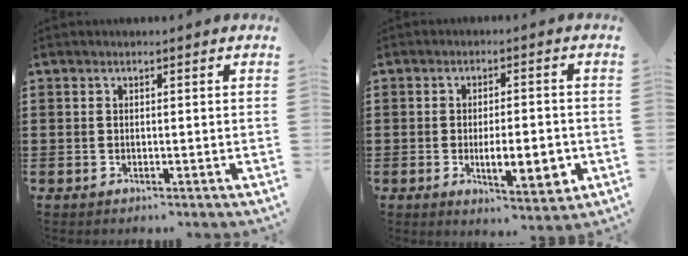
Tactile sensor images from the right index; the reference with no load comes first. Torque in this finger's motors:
{"motor_torque": [0.85, -0.64, 0.59, 0.07]}